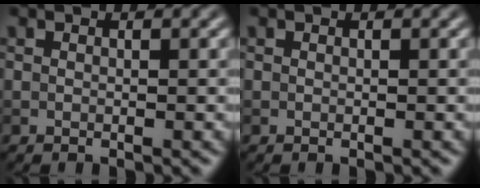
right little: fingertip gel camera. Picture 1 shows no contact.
{"total": 0.0}